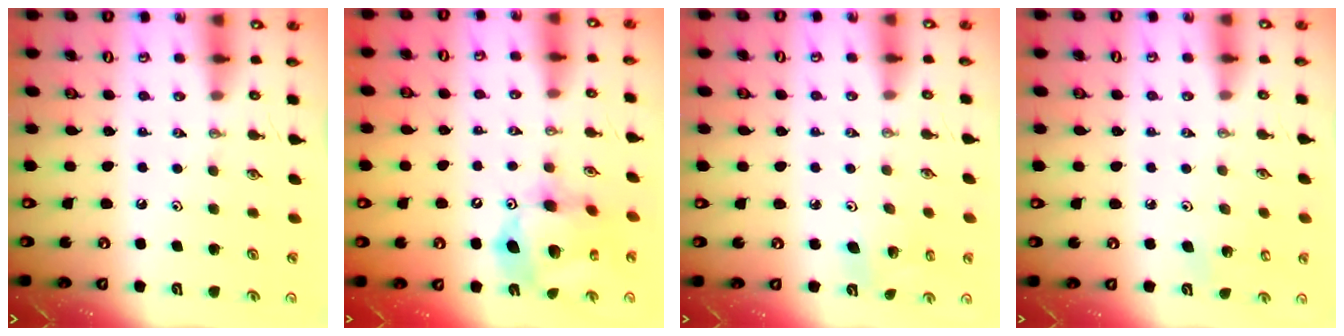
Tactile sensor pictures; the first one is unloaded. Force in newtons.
{"total": 15.2, "press": 15.1, "slide": 1.5}
{"total": 3.5, "press": 3.5, "slide": 0.2}
{"total": 3.7, "press": 3.7, "slide": 0.4}